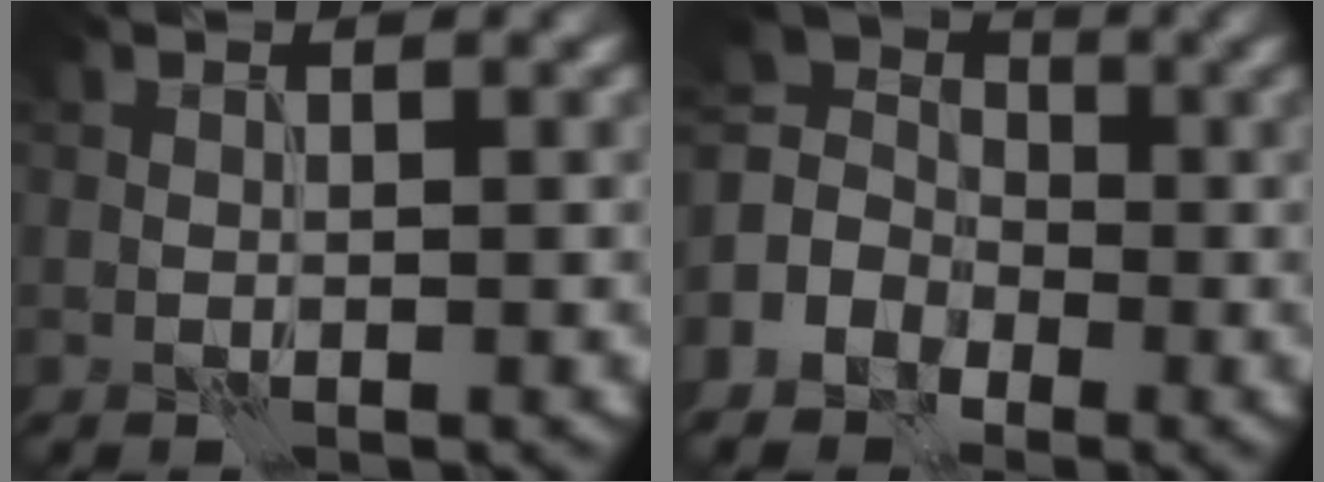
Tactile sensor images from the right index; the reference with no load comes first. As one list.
[{"total": 5.0, "force": [-2.2, 4.2, 1.4], "torque": [-0.034, 0.005, -0.052]}]